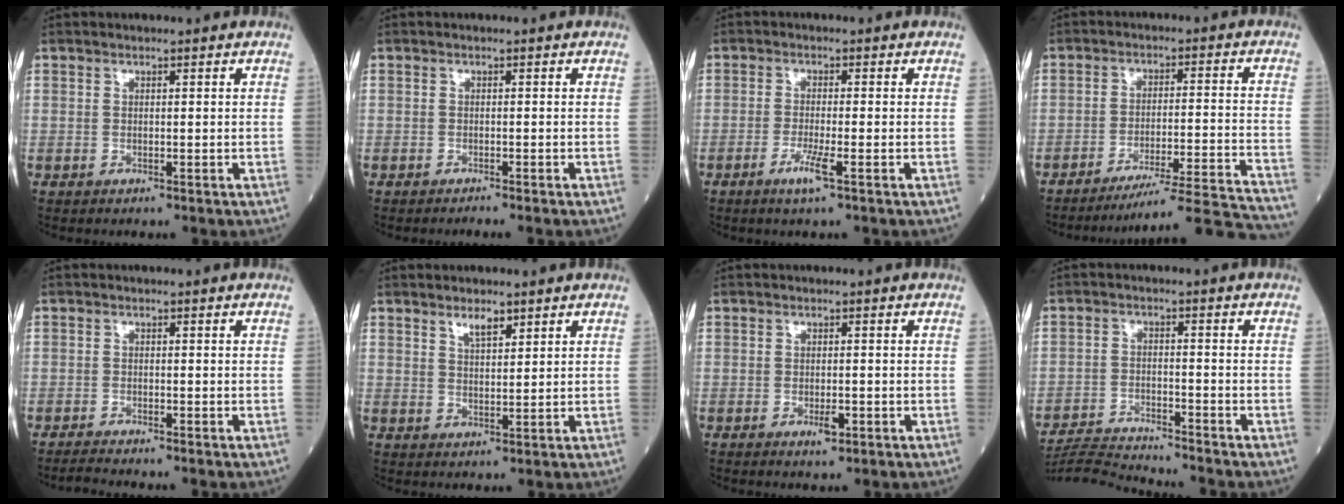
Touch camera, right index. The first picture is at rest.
{"total": 1.5, "force": [-1.3, -0.3, 0.6], "torque": [-0.009, 0.002, -0.018]}
{"total": 3.3, "force": [-1.7, -0.2, 2.8], "torque": [-0.059, -0.008, -0.035]}
{"total": 19.1, "force": [-18.2, -2.9, 5.1], "torque": [-0.036, -0.013, -0.250]}
{"total": 1.6, "force": [-1.5, -0.7, 0.3], "torque": [-0.018, -0.011, -0.031]}
{"total": 2.8, "force": [2.1, 0.8, 1.8], "torque": [-0.034, -0.001, 0.038]}
{"total": 1.8, "force": [-0.8, 0.6, 1.5], "torque": [-0.024, -0.001, -0.011]}
{"total": 7.8, "force": [-7.7, -1.5, 0.7], "torque": [-0.015, -0.010, -0.139]}